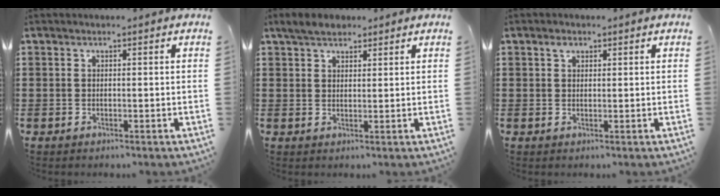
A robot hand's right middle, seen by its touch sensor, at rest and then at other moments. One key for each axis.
{"total": 2.8, "fx": 2.6, "fy": 0.8, "fz": 0.7, "tx": -0.021, "ty": 0.005, "tz": 0.050}
{"total": 1.4, "fx": 0.9, "fy": 0.8, "fz": 0.7, "tx": -0.008, "ty": 0.000, "tz": 0.015}